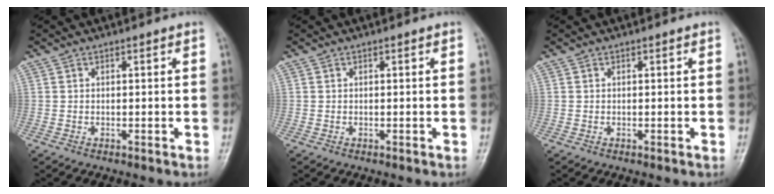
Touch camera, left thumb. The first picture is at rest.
{"total": 0.0}
{"total": 0.0}